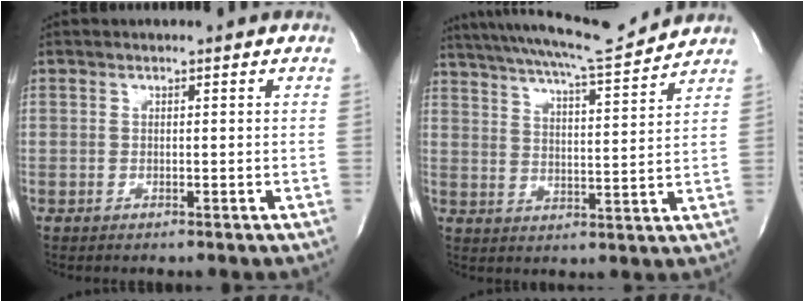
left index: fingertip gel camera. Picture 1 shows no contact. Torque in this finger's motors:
{"motor_torque": [0.79, -0.99, 0.42, 0.10]}